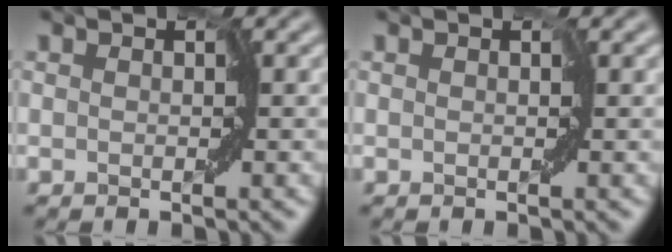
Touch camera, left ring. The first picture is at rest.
{"total": 0.0}